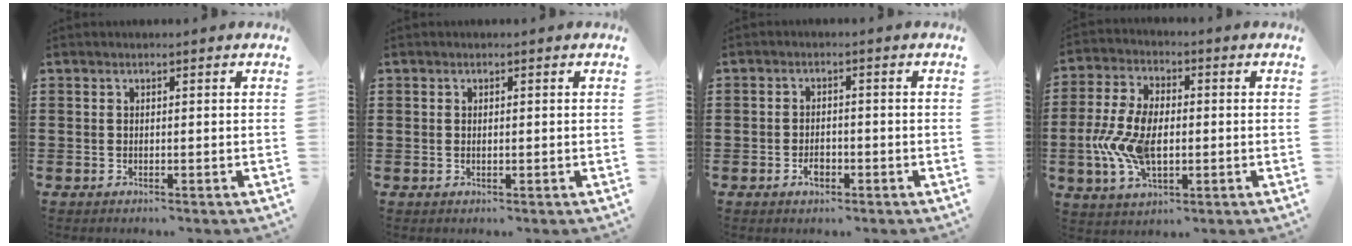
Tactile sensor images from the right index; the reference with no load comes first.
{"total": 0.6, "force": [0.1, 0.1, 0.6], "torque": [-0.013, -0.003, 0.004]}
{"total": 2.5, "force": [-1.0, 1.2, 1.9], "torque": [-0.037, -0.001, -0.018]}
{"total": 9.7, "force": [-1.4, 5.4, 7.9], "torque": [-0.188, -0.003, -0.028]}